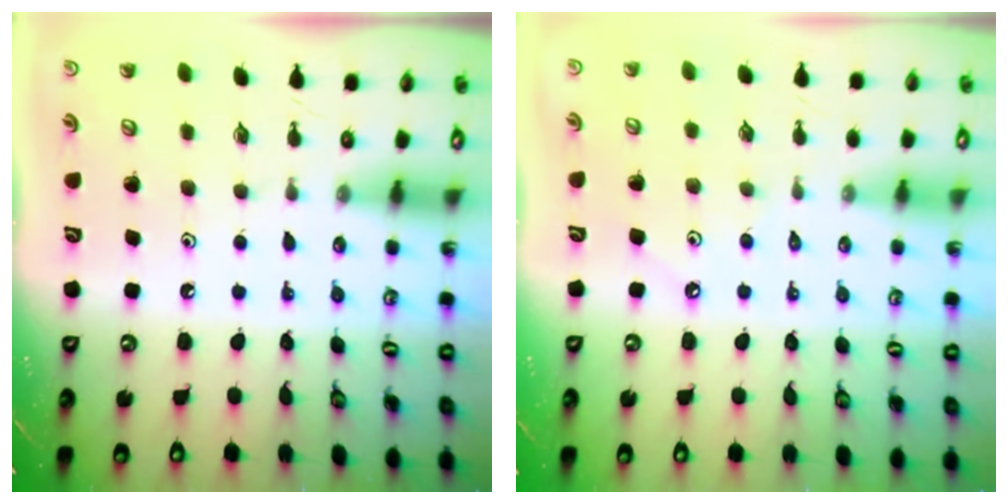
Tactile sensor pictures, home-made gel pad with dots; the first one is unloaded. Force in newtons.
{"total": 1.6, "press": 1.5, "slide": 0.4}